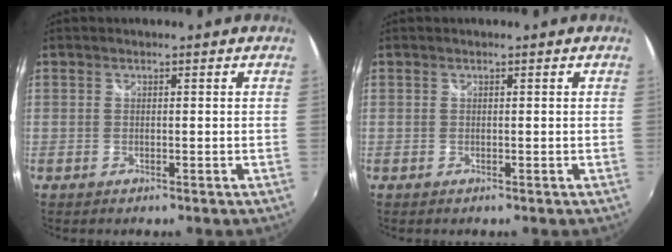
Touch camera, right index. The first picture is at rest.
{"total": 0.0}